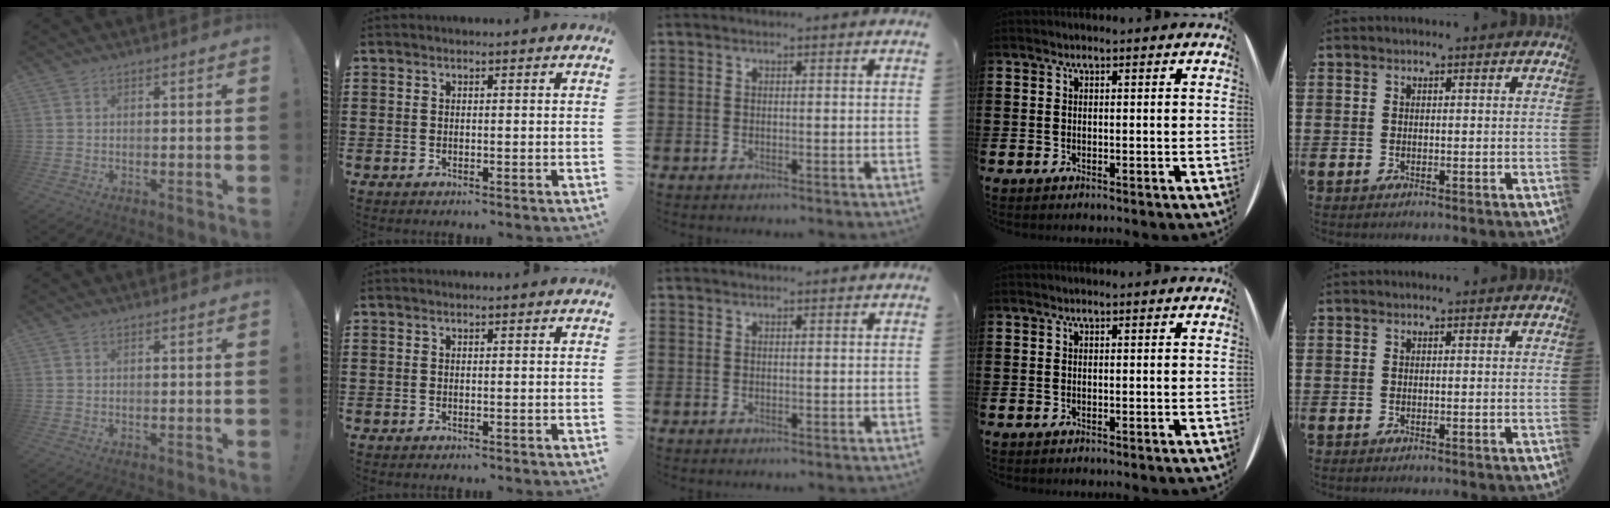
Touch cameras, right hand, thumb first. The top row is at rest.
{}